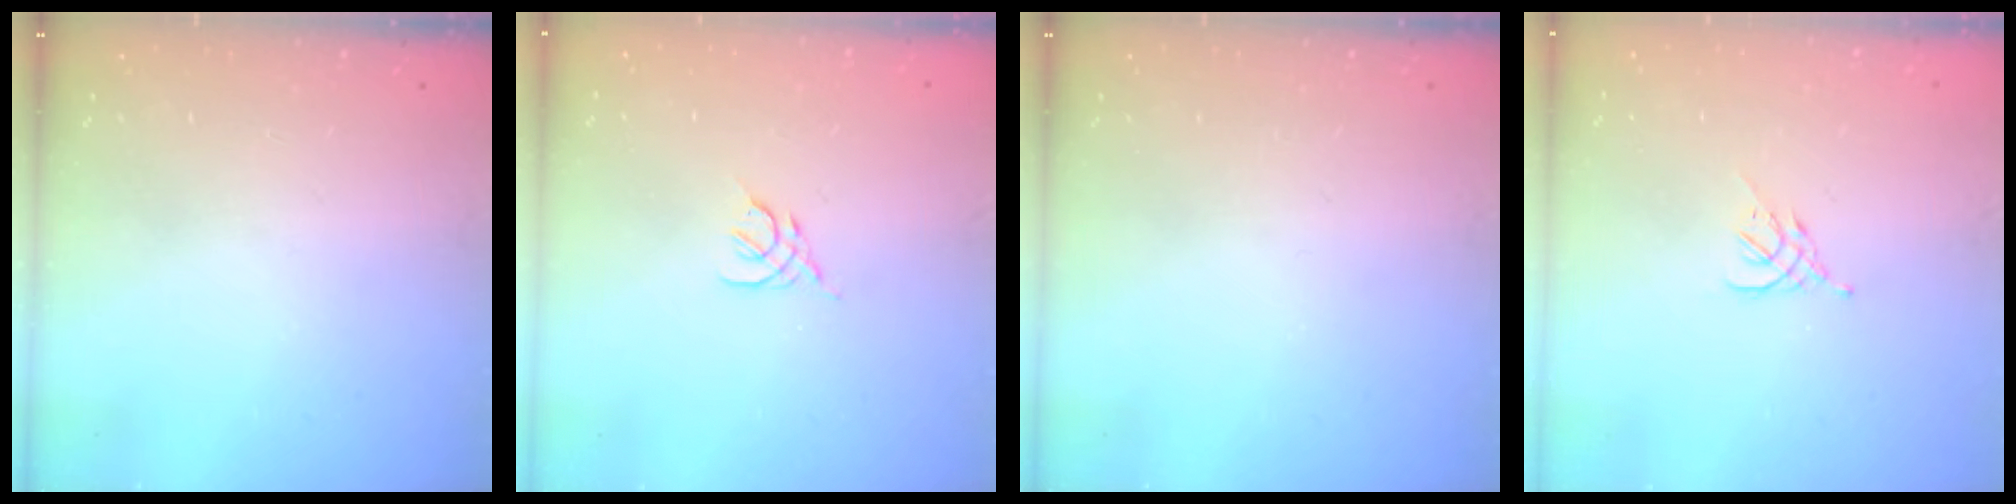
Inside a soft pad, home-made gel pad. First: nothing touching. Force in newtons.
{"total": 2.4, "press": 2.3, "slide": 0.6}
{"total": 0.0}
{"total": 2.6, "press": 2.5, "slide": 0.7}